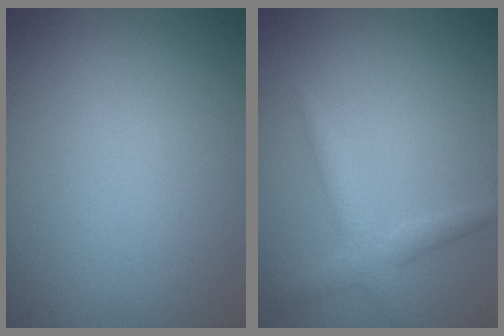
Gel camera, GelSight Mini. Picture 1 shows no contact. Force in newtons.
{"total": 2.2, "press": 2.2, "slide": 0.1}